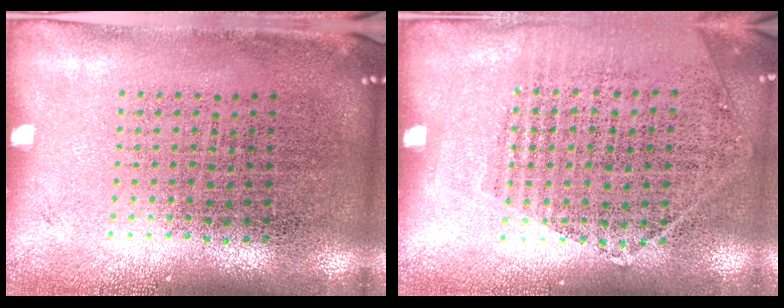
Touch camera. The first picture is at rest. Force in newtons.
{"total": 1.1, "press": 0.9, "slide": 0.5}